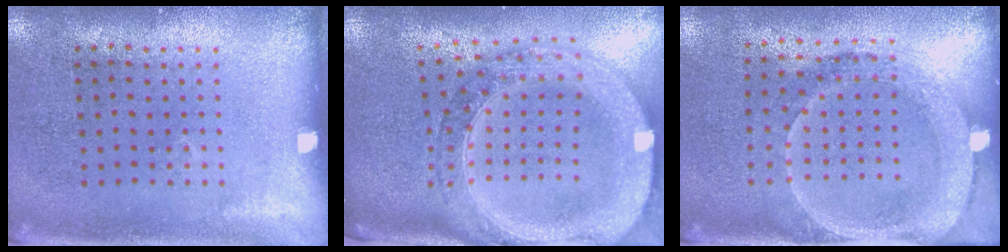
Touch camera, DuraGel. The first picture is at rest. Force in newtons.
{"total": 3.7, "press": 2.9, "slide": 2.2}
{"total": 1.8, "press": 1.7, "slide": 0.7}